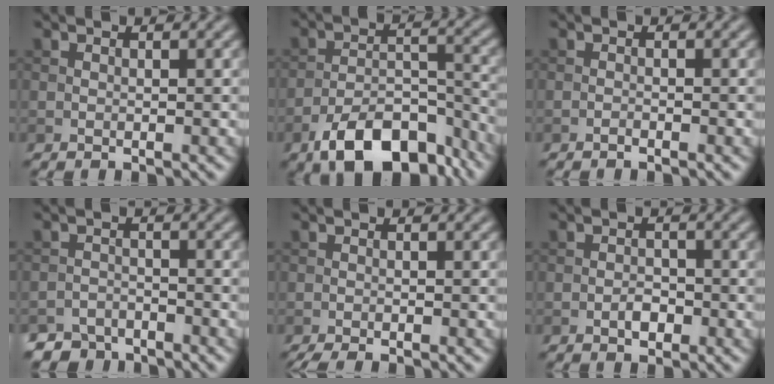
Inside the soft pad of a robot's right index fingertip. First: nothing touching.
{"total": 9.9, "force": [-6.7, 4.4, 5.8], "torque": [-0.092, -0.009, -0.115]}
{"total": 0.5, "force": [-0.5, 0.0, 0.3], "torque": [-0.002, 0.001, -0.010]}
{"total": 4.1, "force": [-3.8, 1.5, 0.1], "torque": [0.011, -0.005, -0.064]}
{"total": 1.9, "force": [-1.6, 0.2, 1.0], "torque": [-0.016, -0.002, -0.028]}
{"total": 1.6, "force": [-0.7, 0.9, 1.1], "torque": [-0.017, 0.002, -0.015]}